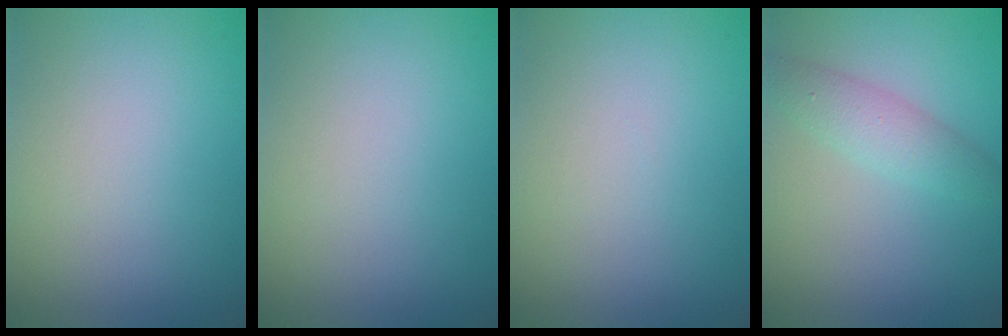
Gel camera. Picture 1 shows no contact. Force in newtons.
{"total": 0.0}
{"total": 0.0}
{"total": 2.8, "press": 2.8, "slide": 0.1}